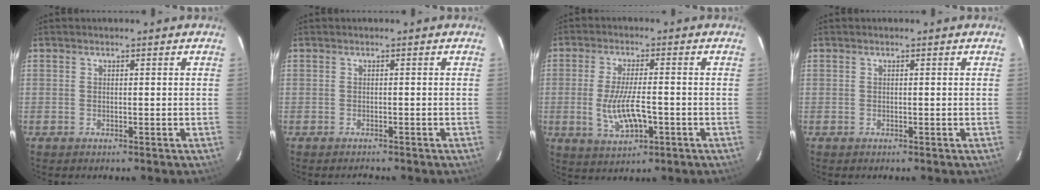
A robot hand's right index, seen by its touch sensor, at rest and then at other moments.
{"total": 1.4, "force": [-1.4, 0.3, 0.2], "torque": [-0.011, -0.005, -0.017]}
{"total": 8.6, "force": [-2.2, 2.8, 7.8], "torque": [-0.154, -0.012, -0.034]}
{"total": 0.0}